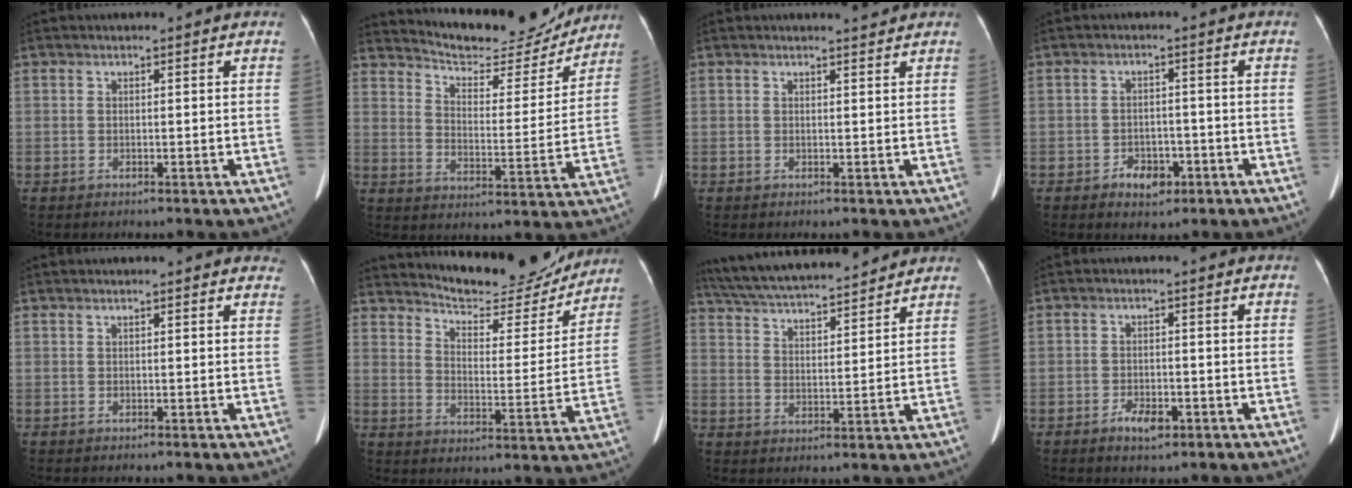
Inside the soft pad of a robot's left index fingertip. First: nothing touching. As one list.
[{"total": 16.0, "force": [15.3, 3.0, 3.7], "torque": [-0.052, -0.018, 0.208]}, {"total": 1.1, "force": [1.1, -0.2, 0.0], "torque": [-0.006, -0.008, 0.017]}, {"total": 3.9, "force": [-2.1, 2.6, 2.0], "torque": [-0.029, 0.005, -0.027]}, {"total": 4.8, "force": [4.4, 0.9, 1.6], "torque": [-0.008, 0.013, 0.033]}, {"total": 17.4, "force": [16.4, 3.4, 4.6], "torque": [-0.060, -0.022, 0.220]}, {"total": 17.8, "force": [16.2, 2.3, 7.0], "torque": [-0.130, 0.036, 0.257]}, {"total": 3.2, "force": [-1.9, 1.6, 2.1], "torque": [-0.039, 0.001, -0.028]}]